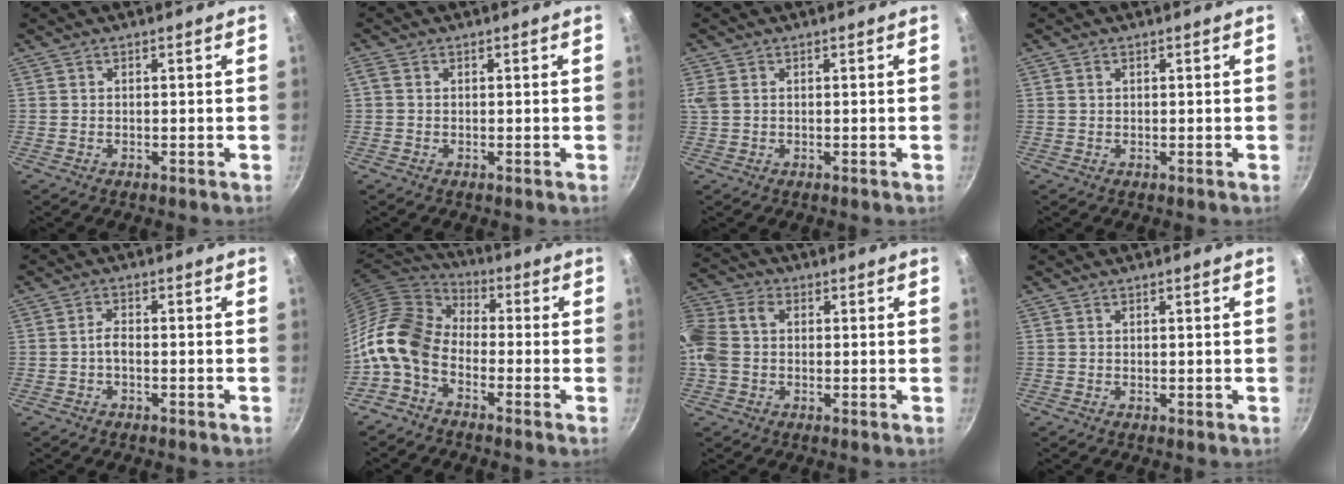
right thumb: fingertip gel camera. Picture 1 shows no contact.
{"total": 1.1, "force": [0.1, 0.9, 0.6], "torque": [-0.014, 0.004, 0.001]}
{"total": 2.2, "force": [0.6, 1.6, 1.3], "torque": [-0.027, 0.002, 0.014]}
{"total": 0.9, "force": [0.4, 0.7, 0.4], "torque": [-0.006, 0.003, 0.006]}
{"total": 2.1, "force": [-1.0, 0.8, 1.6], "torque": [-0.035, 0.017, -0.021]}
{"total": 13.0, "force": [-3.8, 8.6, 9.0], "torque": [-0.159, 0.050, -0.102]}
{"total": 12.3, "force": [0.4, 9.4, 7.9], "torque": [-0.176, 0.033, -0.010]}
{"total": 0.0}